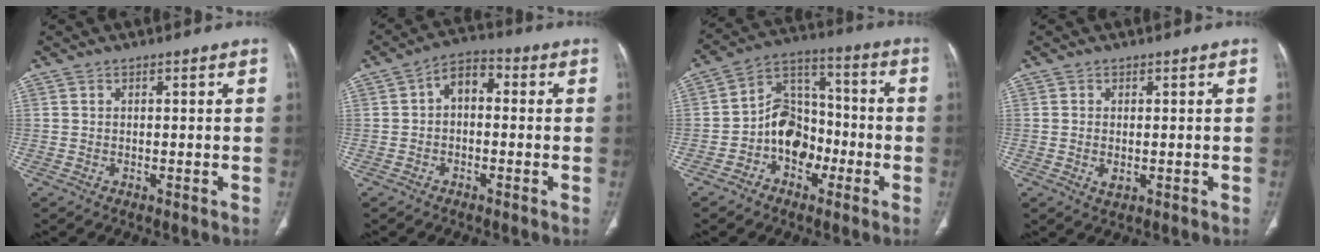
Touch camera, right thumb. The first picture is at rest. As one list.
[{"total": 5.7, "force": [0.1, 3.7, 4.3], "torque": [-0.056, 0.024, -0.013]}, {"total": 11.2, "force": [-3.7, 8.6, 6.2], "torque": [-0.066, 0.049, -0.073]}, {"total": 1.9, "force": [-0.2, 1.1, 1.5], "torque": [-0.032, -0.005, -0.002]}]